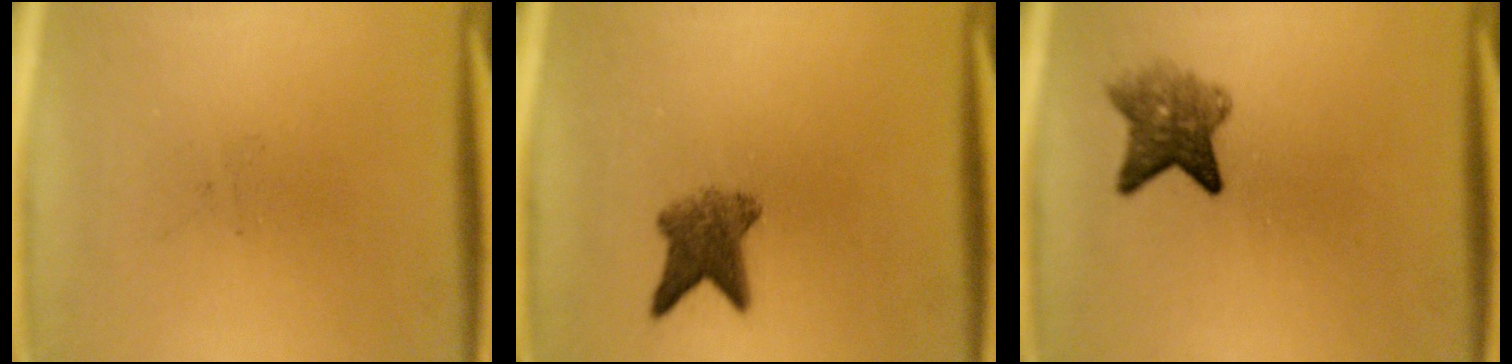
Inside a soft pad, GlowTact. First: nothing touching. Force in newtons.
{"total": 5.1}
{"total": 5.2}